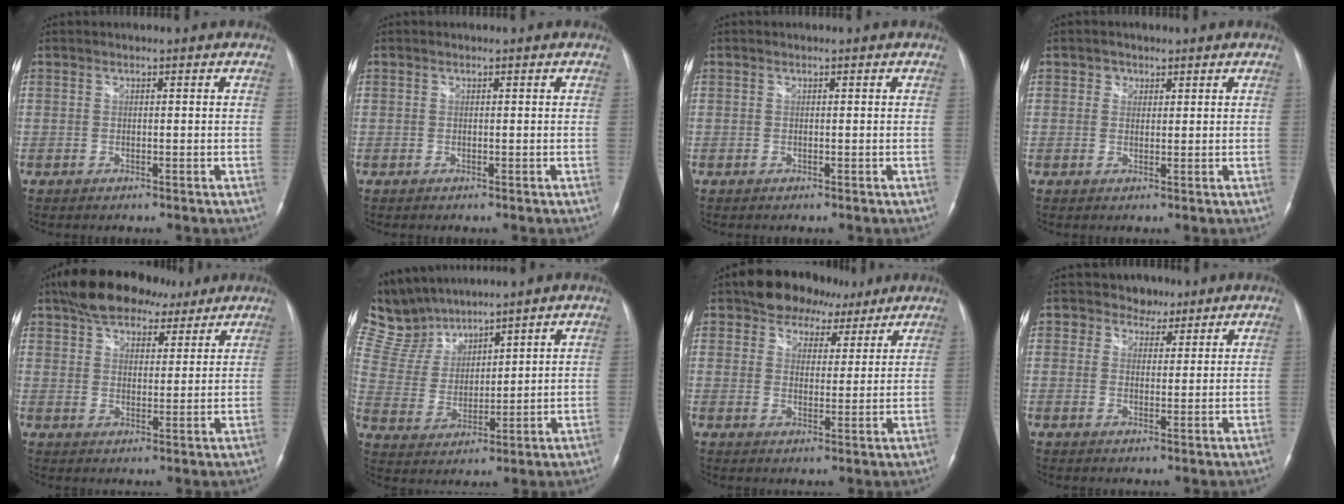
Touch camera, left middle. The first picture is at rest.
{"total": 0.0}
{"total": 0.0}
{"total": 1.7, "force": [0.9, 1.4, 0.3], "torque": [0.002, 0.000, 0.009]}
{"total": 12.9, "force": [9.6, 6.1, 6.1], "torque": [-0.099, 0.035, 0.154]}
{"total": 9.9, "force": [9.3, 2.6, 2.0], "torque": [-0.066, 0.020, 0.201]}
{"total": 8.0, "force": [5.7, 5.3, 2.0], "torque": [-0.018, 0.021, 0.085]}
{"total": 3.8, "force": [2.7, 2.8, 0.1], "torque": [0.006, 0.002, 0.036]}